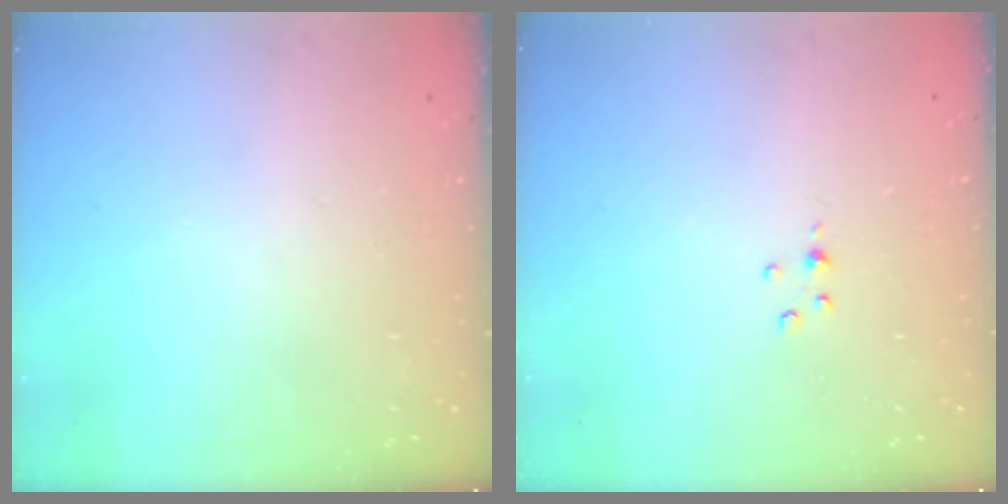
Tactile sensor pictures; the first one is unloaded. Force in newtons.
{"total": 2.5, "press": 2.5, "slide": 0.3}